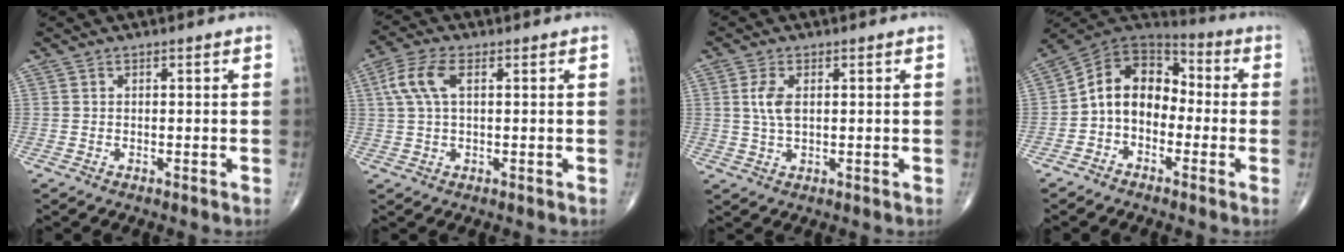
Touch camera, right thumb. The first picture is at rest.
{"total": 6.8, "force": [1.9, 3.1, 5.8], "torque": [-0.140, 0.018, 0.038]}
{"total": 4.5, "force": [0.9, 2.3, 3.7], "torque": [-0.082, -0.001, 0.018]}
{"total": 11.8, "force": [-2.0, 8.9, 7.6], "torque": [-0.098, 0.057, -0.052]}